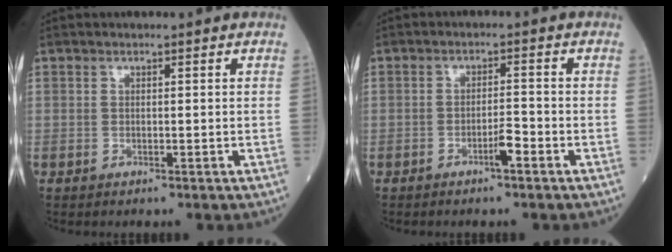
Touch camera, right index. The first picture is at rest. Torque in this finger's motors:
{"motor_torque": [0.30, -0.19, 0.20, 0.05]}